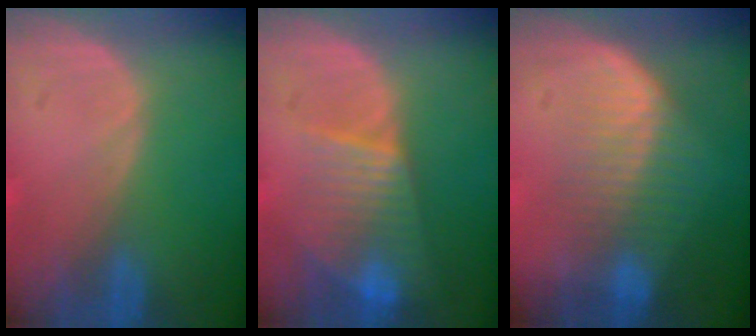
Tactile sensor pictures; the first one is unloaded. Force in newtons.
{"total": 7.9, "press": 6.9, "slide": 3.8}
{"total": 7.2, "press": 6.6, "slide": 2.8}